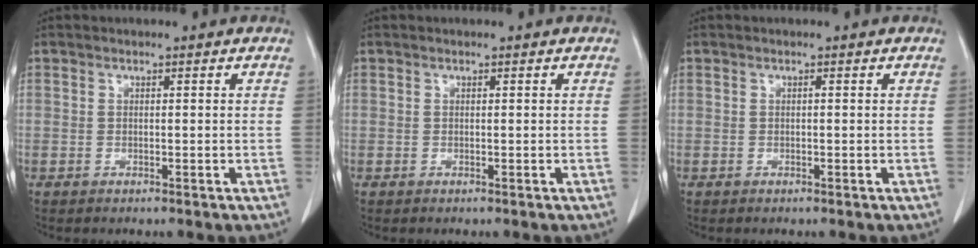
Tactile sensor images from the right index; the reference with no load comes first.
{"total": 0.0}
{"total": 0.0}